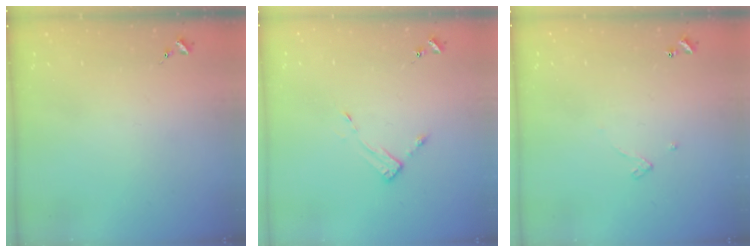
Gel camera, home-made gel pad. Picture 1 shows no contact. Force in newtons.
{"total": 3.3, "press": 3.3, "slide": 0.3}
{"total": 3.2, "press": 3.2, "slide": 0.2}